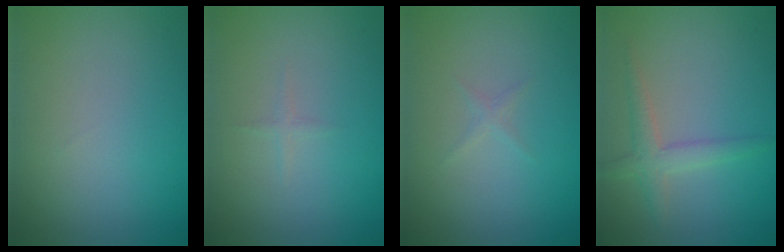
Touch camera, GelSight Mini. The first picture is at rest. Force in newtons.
{"total": 0.6, "press": 0.6, "slide": 0.0}
{"total": 0.5, "press": 0.5, "slide": 0.0}
{"total": 2.5, "press": 2.5, "slide": 0.1}